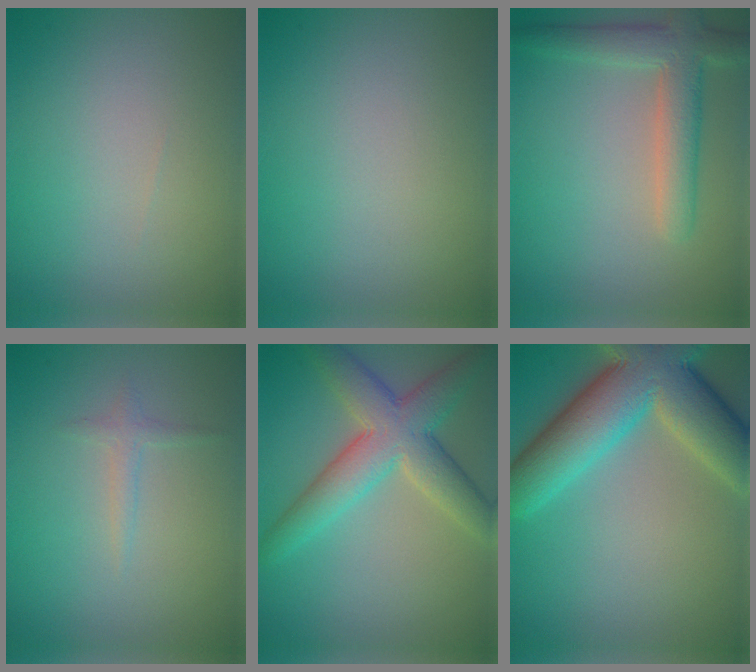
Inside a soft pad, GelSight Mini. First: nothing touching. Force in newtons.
{"total": 0.0}
{"total": 4.3, "press": 4.3, "slide": 0.4}
{"total": 1.0, "press": 1.0, "slide": 0.1}
{"total": 6.6, "press": 6.5, "slide": 0.4}
{"total": 11.3, "press": 11.3, "slide": 0.6}